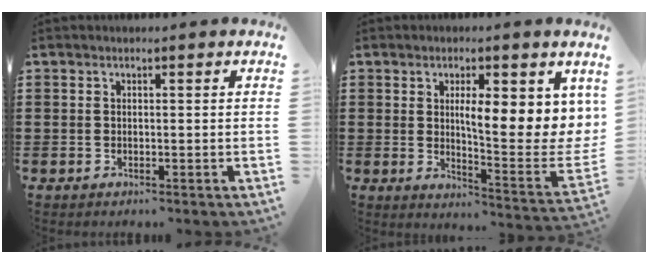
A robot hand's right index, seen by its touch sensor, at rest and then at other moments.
{"total": 8.8, "force": [3.0, 2.6, 7.8], "torque": [-0.117, -0.027, 0.042]}